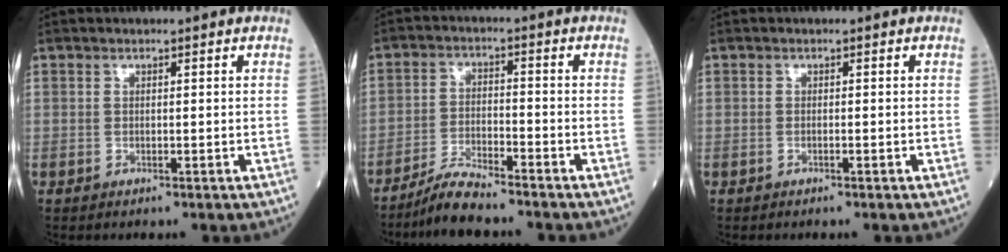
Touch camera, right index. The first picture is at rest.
{"total": 5.8, "force": [-5.2, 0.2, 2.5], "torque": [-0.050, -0.020, -0.099]}
{"total": 0.0}